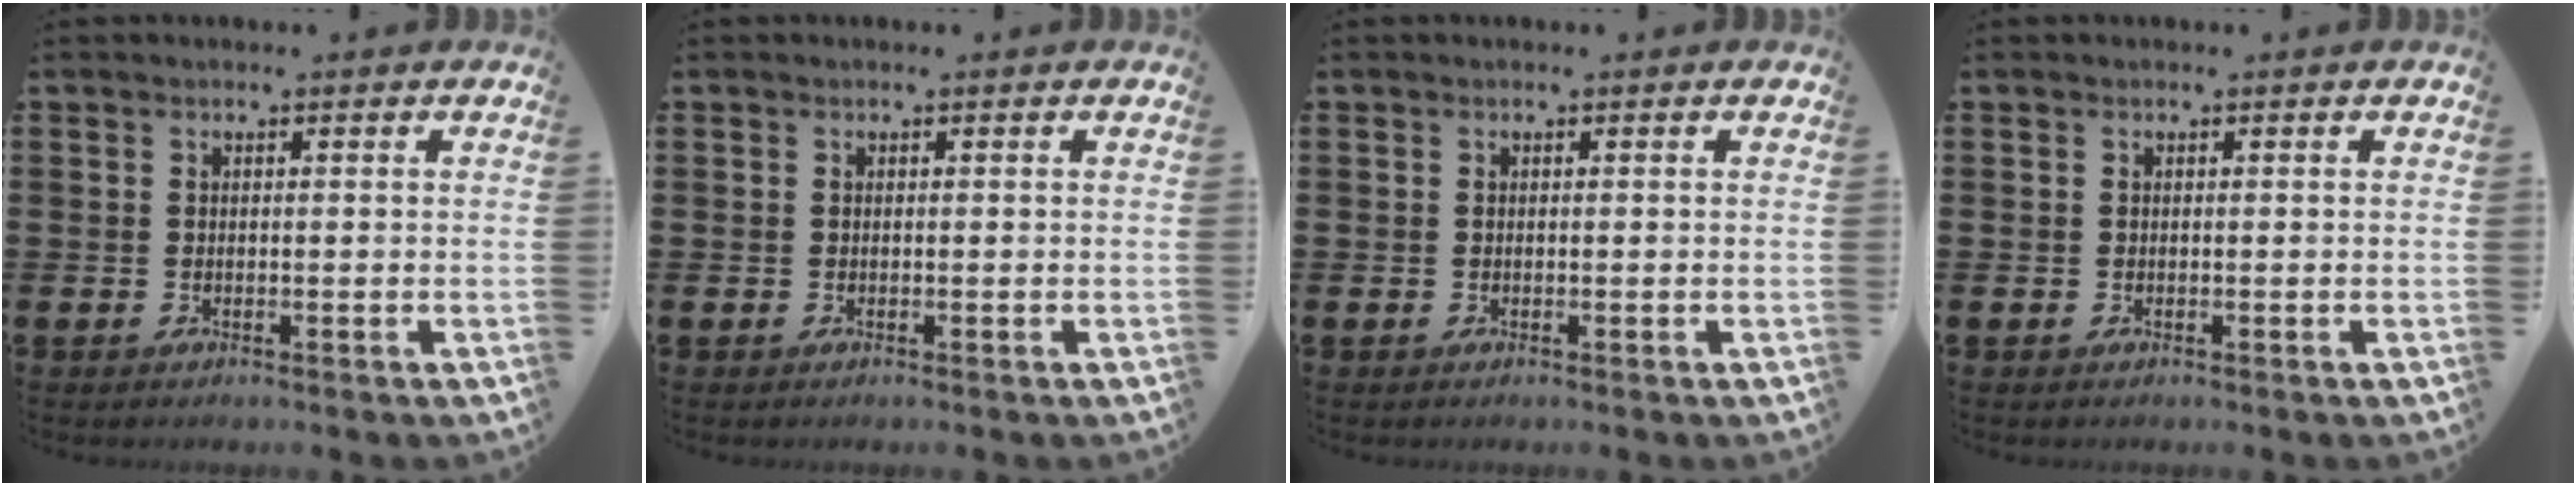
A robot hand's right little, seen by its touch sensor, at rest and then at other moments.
{"total": 0.0}
{"total": 0.0}
{"total": 0.0}